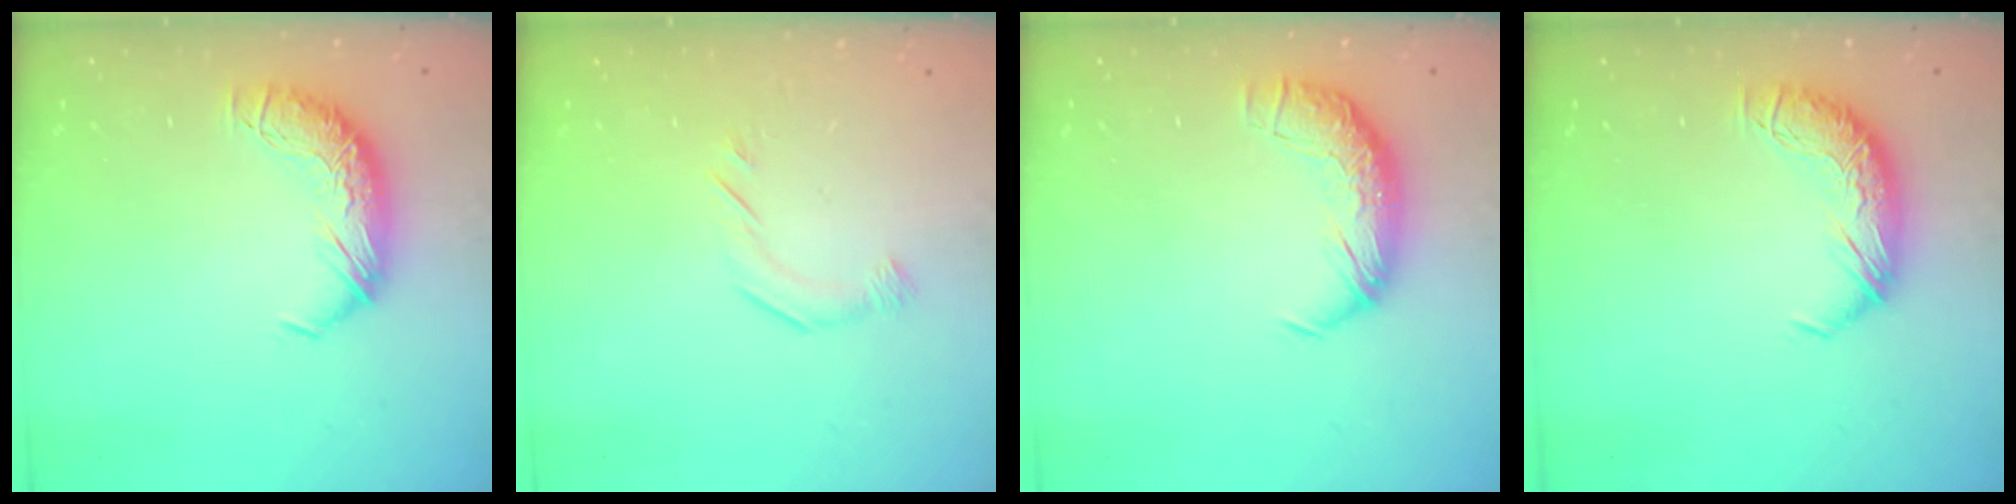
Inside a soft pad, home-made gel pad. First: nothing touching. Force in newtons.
{"total": 5.7, "press": 5.6, "slide": 1.0}
{"total": 2.3, "press": 1.0, "slide": 2.1}
{"total": 0.0}